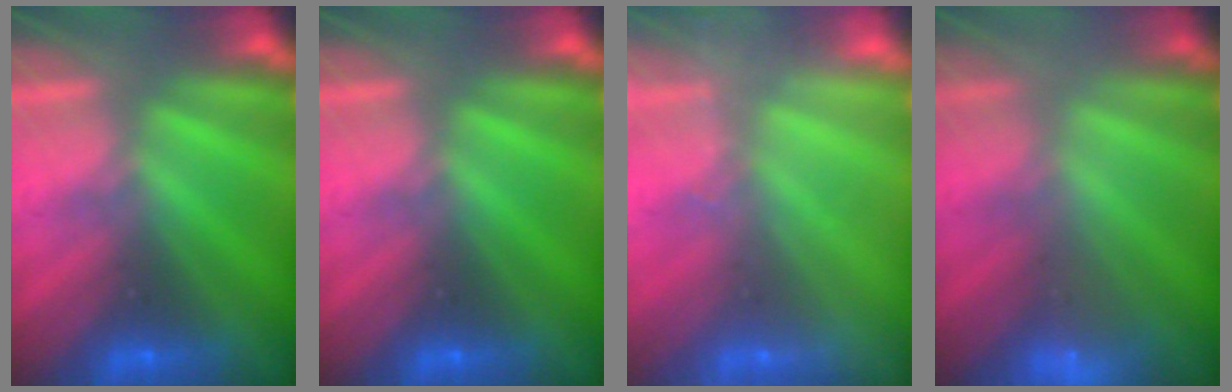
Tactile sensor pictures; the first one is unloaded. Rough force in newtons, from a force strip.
{"total": 0.0}
{"total": 2.3}
{"total": 2.3}